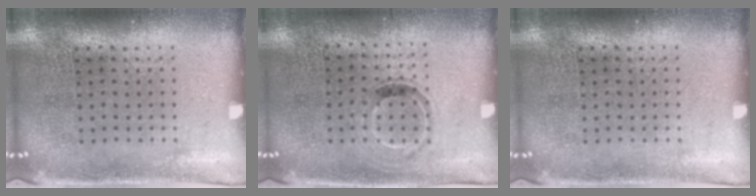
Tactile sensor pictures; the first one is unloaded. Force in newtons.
{"total": 0.9, "press": 0.8, "slide": 0.5}
{"total": 0.0}